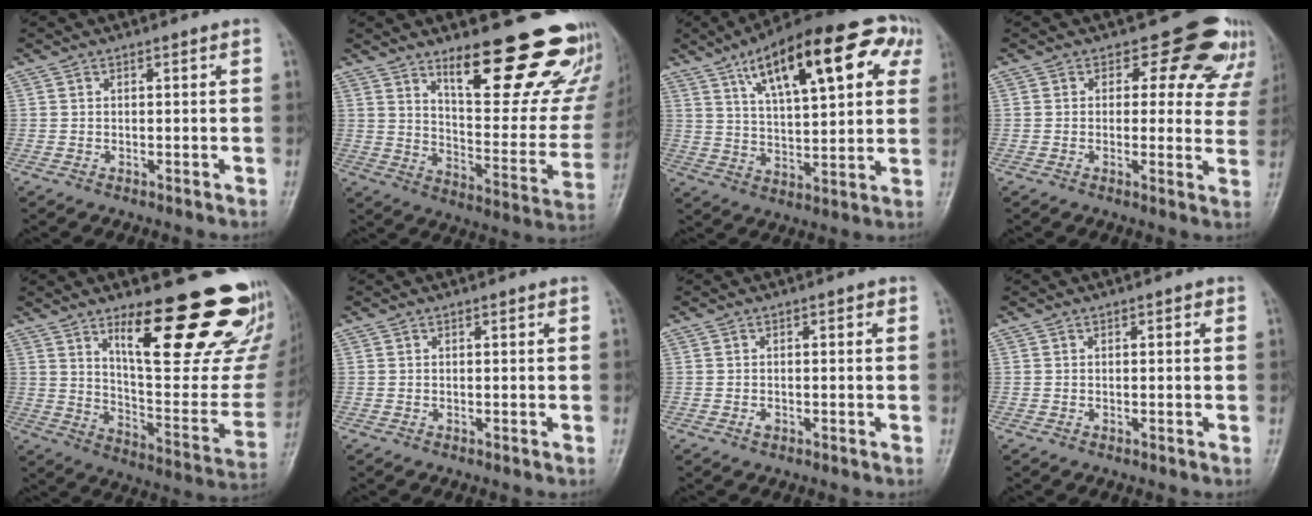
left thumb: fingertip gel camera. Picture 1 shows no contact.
{"total": 24.7, "force": [17.0, 7.4, 16.3], "torque": [-0.168, -0.115, 0.235]}
{"total": 22.7, "force": [10.1, 8.8, 18.3], "torque": [-0.245, 0.005, 0.152]}
{"total": 10.3, "force": [7.6, 6.3, 3.0], "torque": [0.024, -0.033, 0.060]}
{"total": 27.9, "force": [17.2, 8.1, 20.5], "torque": [-0.216, -0.099, 0.254]}
{"total": 0.0}
{"total": 1.3, "force": [-0.4, 0.9, 0.9], "torque": [-0.008, 0.002, -0.009]}
{"total": 0.5, "force": [0.1, 0.3, 0.4], "torque": [0.000, 0.002, -0.001]}